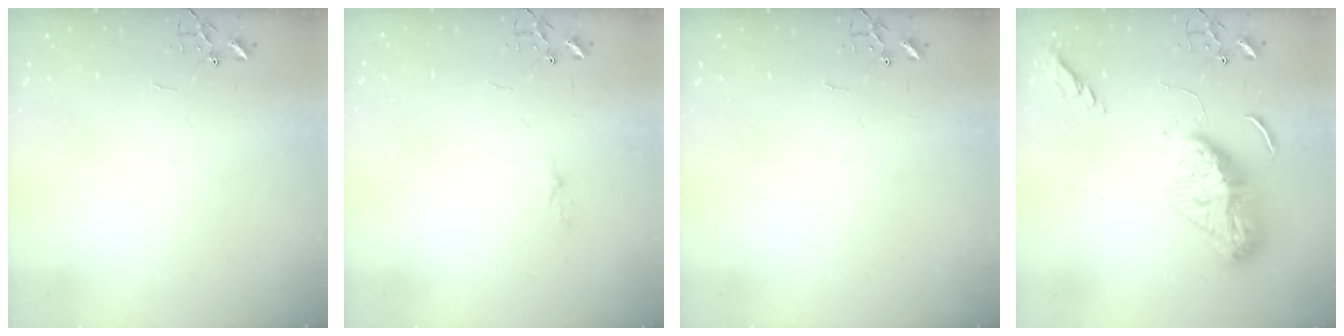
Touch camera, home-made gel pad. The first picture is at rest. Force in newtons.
{"total": 3.3, "press": 3.3, "slide": 0.4}
{"total": 0.0}
{"total": 15.6, "press": 15.5, "slide": 1.6}